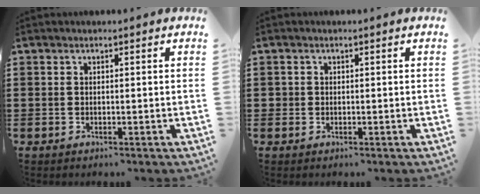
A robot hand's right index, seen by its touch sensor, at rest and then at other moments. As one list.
[{"total": 0.8, "force": [0.1, 0.8, 0.1], "torque": [-0.003, 0.006, 0.001]}]